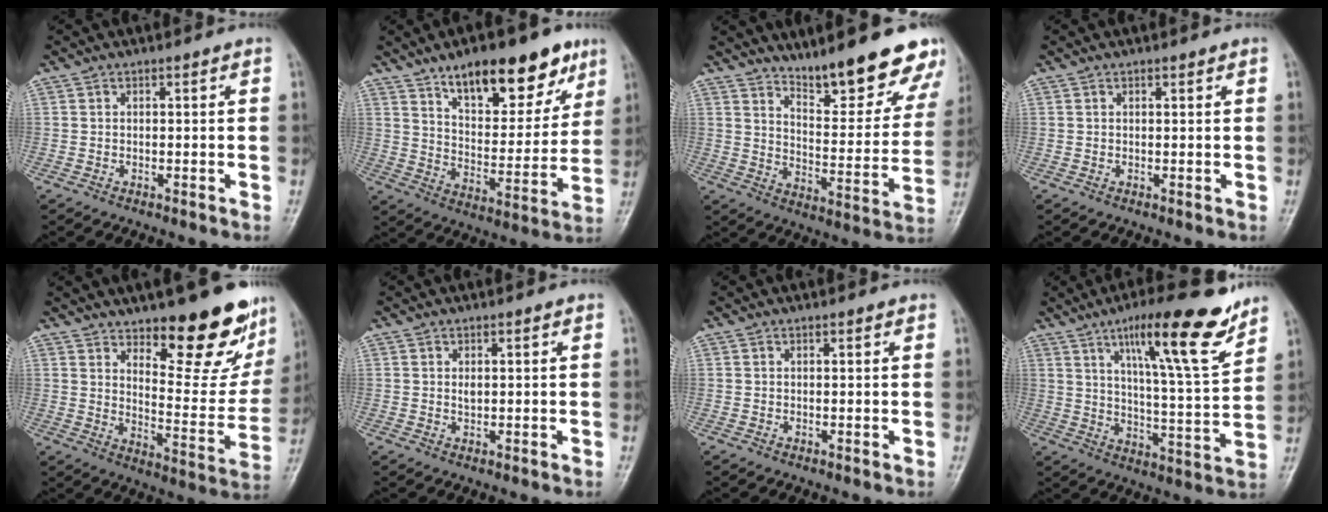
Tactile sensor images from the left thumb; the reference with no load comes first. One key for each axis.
{"total": 19.4, "fx": 12.2, "fy": 8.5, "fz": 12.6, "tx": -0.132, "ty": -0.054, "tz": 0.193}
{"total": 17.9, "fx": 14.1, "fy": 4.5, "fz": 10.0, "tx": -0.089, "ty": -0.102, "tz": 0.205}
{"total": 0.6, "fx": 0.4, "fy": 0.2, "fz": 0.4, "tx": -0.007, "ty": -0.002, "tz": 0.006}
{"total": 18.0, "fx": 12.7, "fy": 6.3, "fz": 11.1, "tx": -0.091, "ty": -0.107, "tz": 0.181}
{"total": 1.2, "fx": 0.5, "fy": 0.6, "fz": 1.0, "tx": -0.015, "ty": -0.003, "tz": 0.009}
{"total": 0.7, "fx": 0.5, "fy": 0.1, "fz": 0.4, "tx": -0.007, "ty": -0.001, "tz": 0.005}
{"total": 17.9, "fx": 11.4, "fy": 3.1, "fz": 13.5, "tx": -0.186, "ty": -0.061, "tz": 0.180}